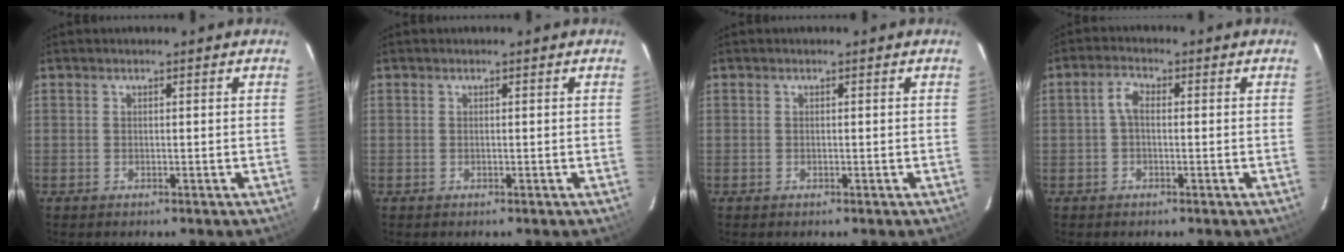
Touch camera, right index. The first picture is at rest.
{"total": 0.0}
{"total": 0.0}
{"total": 2.7, "force": [-0.2, 1.5, 2.2], "torque": [-0.046, 0.010, -0.005]}